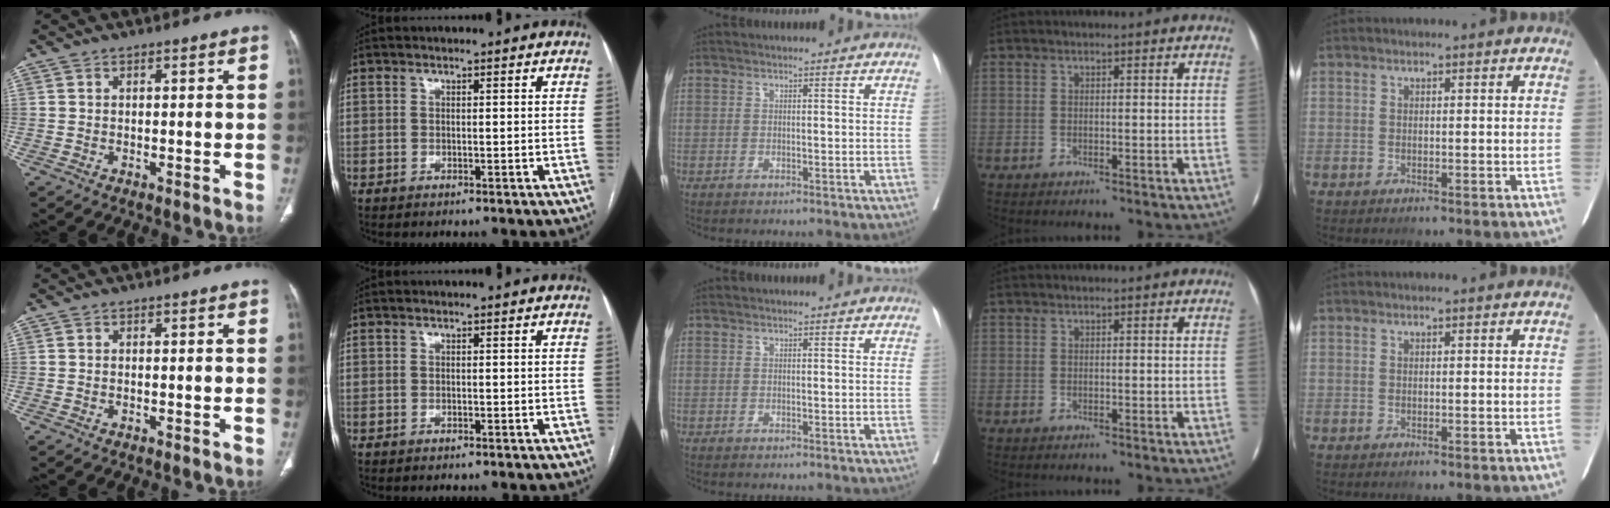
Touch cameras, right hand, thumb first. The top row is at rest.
{}